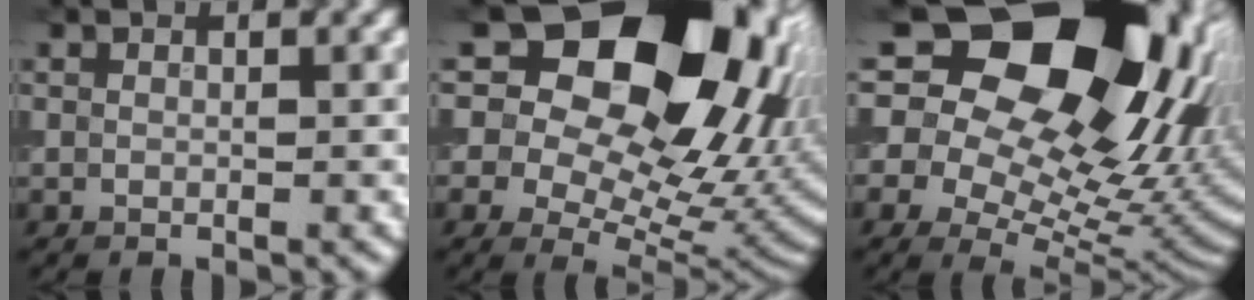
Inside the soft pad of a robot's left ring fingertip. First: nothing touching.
{"total": 19.8, "force": [7.9, 13.2, 12.4], "torque": [-0.169, 0.059, 0.136]}
{"total": 22.7, "force": [8.3, 15.6, 14.2], "torque": [-0.242, 0.057, 0.142]}